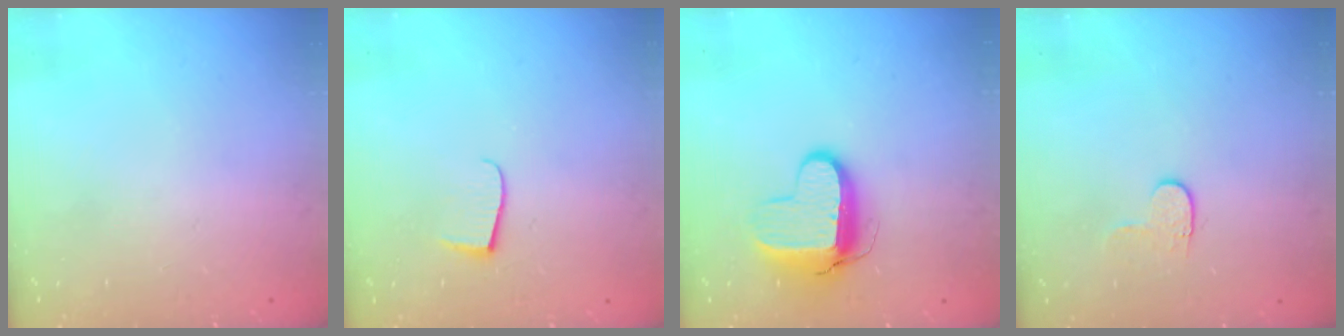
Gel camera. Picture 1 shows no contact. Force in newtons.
{"total": 5.9, "press": 5.9, "slide": 0.4}
{"total": 9.9, "press": 9.9, "slide": 0.9}
{"total": 4.1, "press": 4.1, "slide": 0.4}